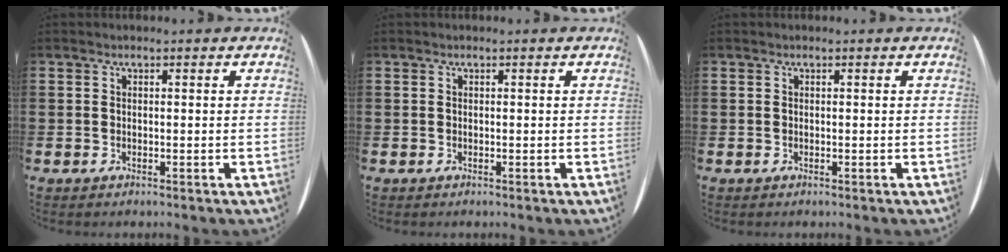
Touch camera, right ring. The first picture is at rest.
{"total": 0.0}
{"total": 0.0}